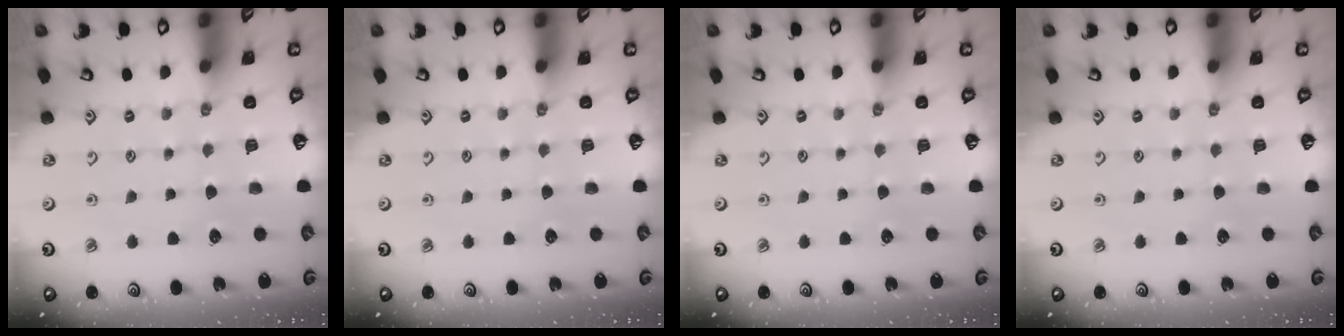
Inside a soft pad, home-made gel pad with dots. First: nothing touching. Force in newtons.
{"total": 0.0}
{"total": 0.0}
{"total": 0.0}